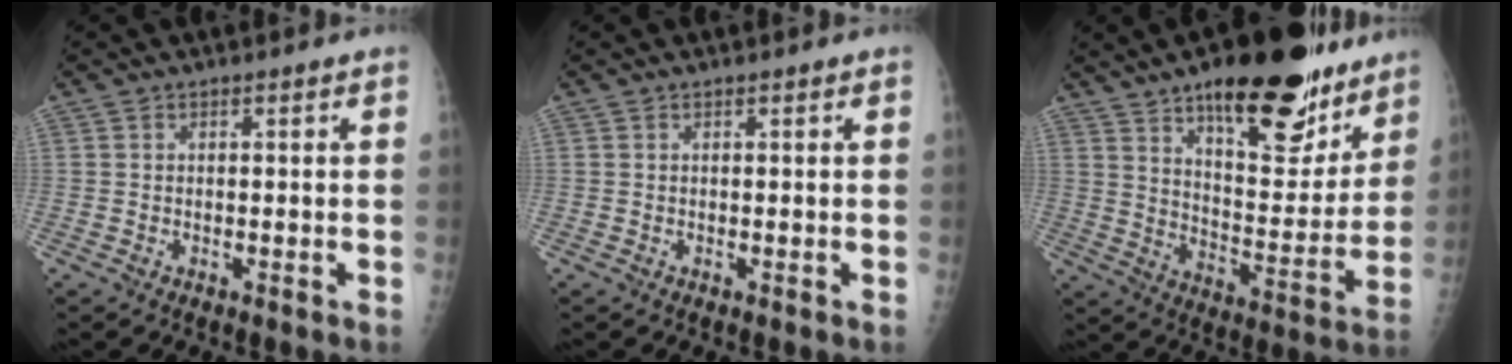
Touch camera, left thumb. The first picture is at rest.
{"total": 0.0}
{"total": 24.6, "force": [16.2, 9.7, 15.7], "torque": [-0.176, -0.076, 0.243]}